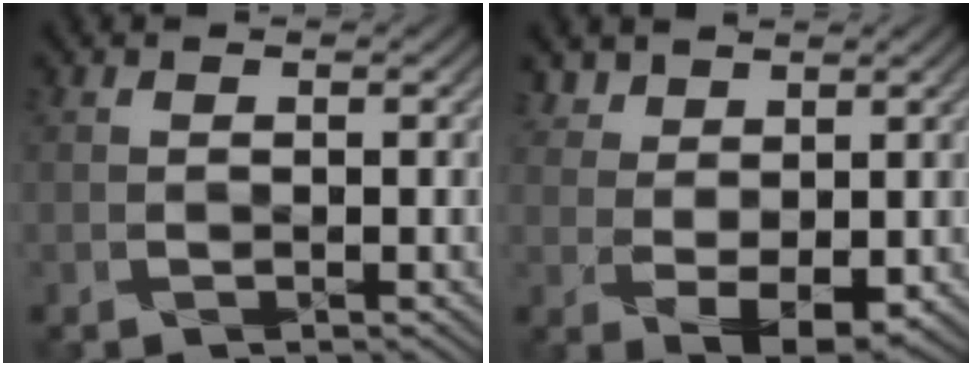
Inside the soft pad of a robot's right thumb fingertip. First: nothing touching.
{"total": 4.5, "force": [2.2, 2.9, 2.8], "torque": [-0.061, -0.008, 0.049]}